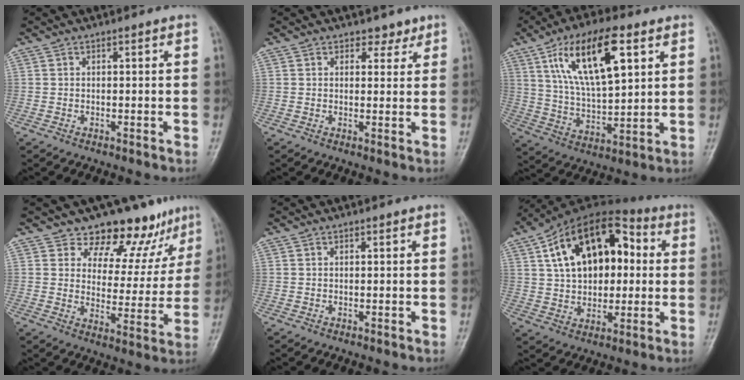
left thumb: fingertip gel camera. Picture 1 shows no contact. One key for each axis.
{"total": 2.5, "fx": 1.8, "fy": 1.6, "fz": 0.5, "tx": 0.014, "ty": -0.009, "tz": 0.021}
{"total": 17.3, "fx": 7.4, "fy": 6.8, "fz": 14.1, "tx": -0.232, "ty": -0.019, "tz": 0.138}
{"total": 12.4, "fx": 10.2, "fy": 6.1, "fz": 3.6, "tx": 0.004, "ty": -0.074, "tz": 0.133}
{"total": 0.0}
{"total": 19.9, "fx": 4.5, "fy": 12.3, "fz": 15.0, "tx": -0.211, "ty": 0.025, "tz": 0.068}